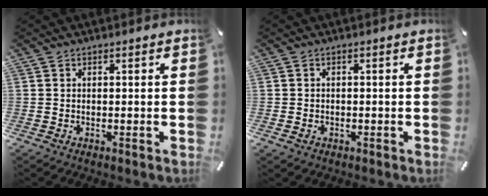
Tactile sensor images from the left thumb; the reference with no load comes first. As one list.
[{"total": 1.4, "force": [-0.4, 1.2, 0.6], "torque": [-0.011, 0.004, -0.011]}]